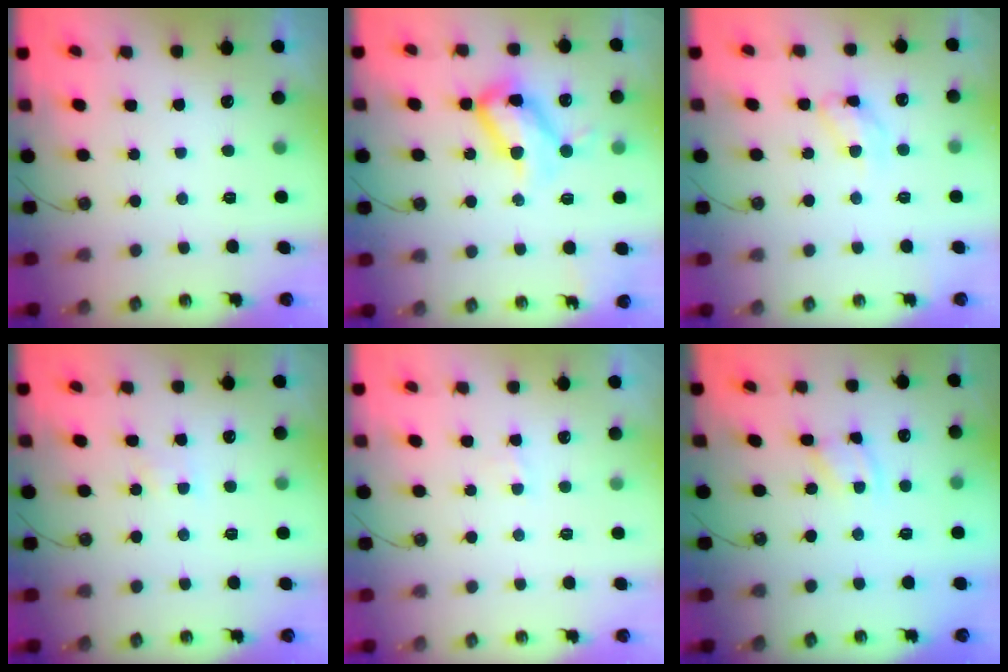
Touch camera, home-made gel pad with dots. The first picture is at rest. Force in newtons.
{"total": 17.4, "press": 17.3, "slide": 1.4}
{"total": 10.9, "press": 10.9, "slide": 0.9}
{"total": 3.5, "press": 3.5, "slide": 0.5}
{"total": 2.8, "press": 2.8, "slide": 0.4}
{"total": 2.4, "press": 2.4, "slide": 0.2}